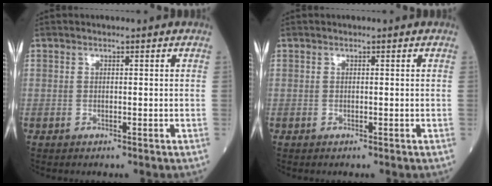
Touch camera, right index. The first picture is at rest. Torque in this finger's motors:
{"motor_torque": [0.00, 0.00, 0.00, -0.01]}